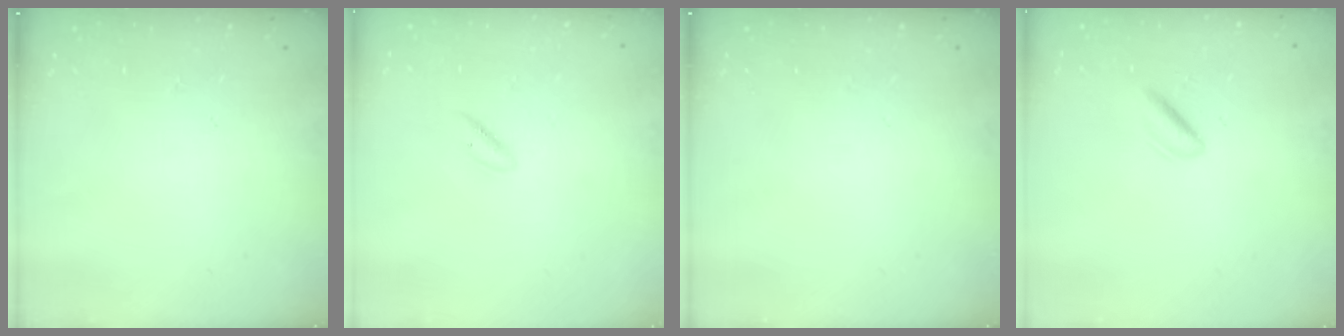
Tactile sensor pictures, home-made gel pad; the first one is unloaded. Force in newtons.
{"total": 2.1, "press": 1.7, "slide": 1.3}
{"total": 0.0}
{"total": 2.1, "press": 1.9, "slide": 1.0}